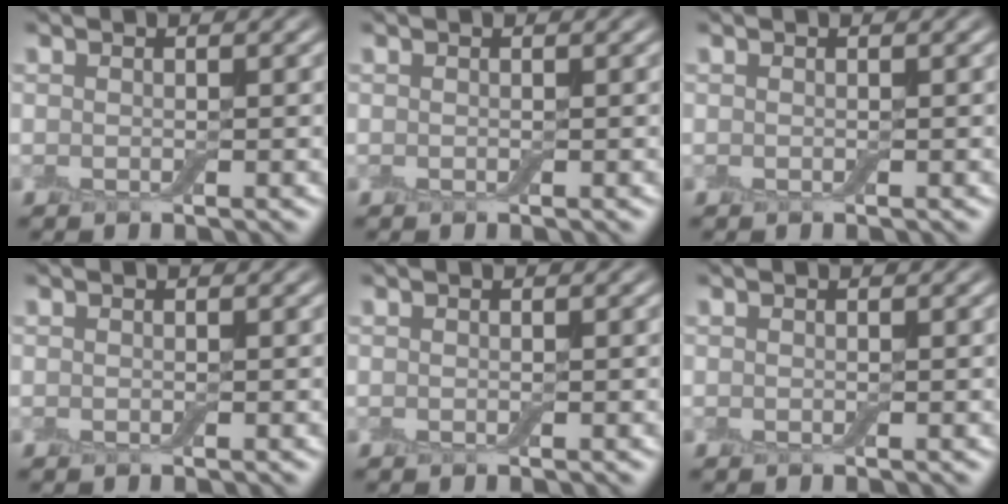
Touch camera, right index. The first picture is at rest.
{"total": 0.0}
{"total": 0.0}
{"total": 0.0}
{"total": 0.0}
{"total": 0.0}